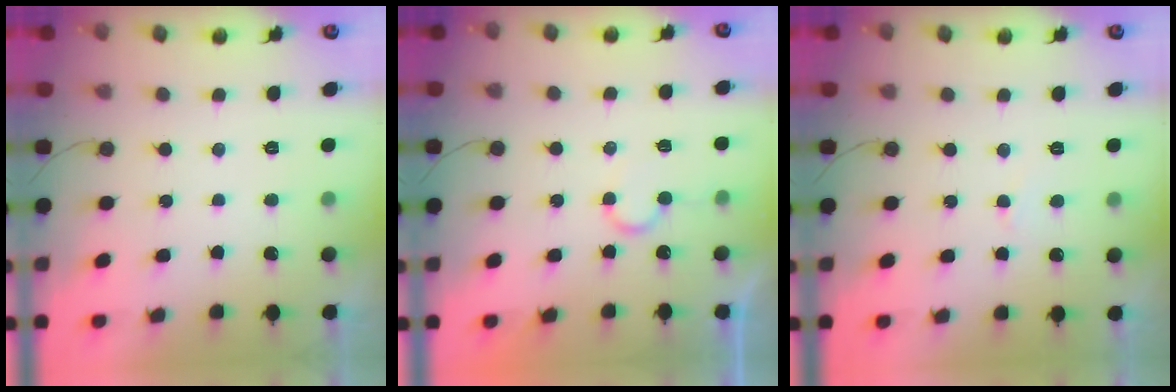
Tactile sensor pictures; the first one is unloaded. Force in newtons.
{"total": 6.4, "press": 6.4, "slide": 0.4}
{"total": 3.0, "press": 3.0, "slide": 0.4}